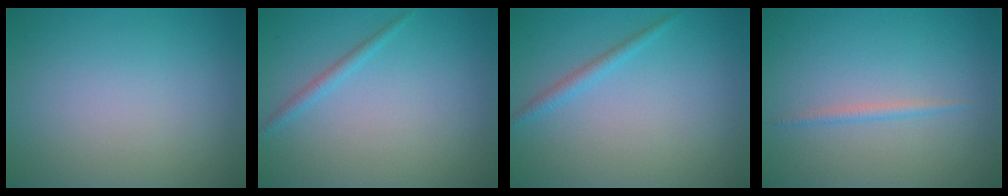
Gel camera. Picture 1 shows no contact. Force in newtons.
{"total": 1.0, "press": 1.0, "slide": 0.1}
{"total": 1.3, "press": 1.3, "slide": 0.0}
{"total": 0.9, "press": 0.9, "slide": 0.0}